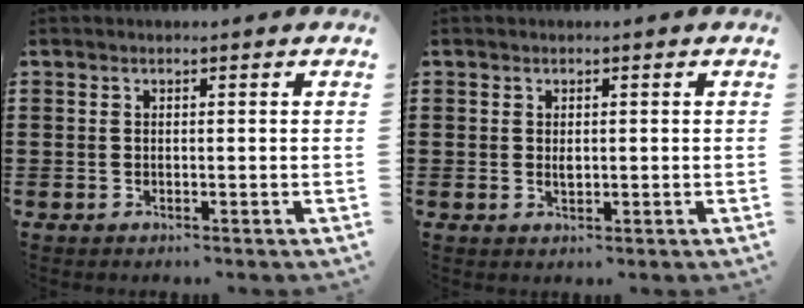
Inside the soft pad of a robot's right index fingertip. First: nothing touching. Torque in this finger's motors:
{"motor_torque": [-0.15, 0.40, -0.02, -0.04]}